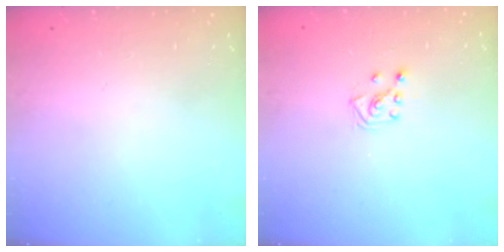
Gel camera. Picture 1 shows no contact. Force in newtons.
{"total": 4.4, "press": 4.3, "slide": 0.6}